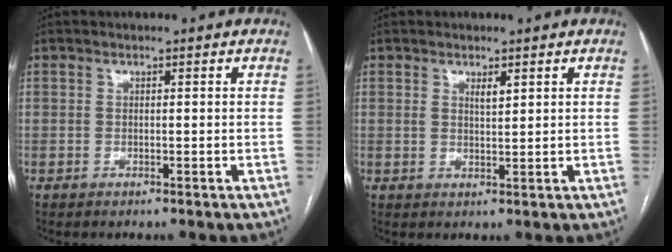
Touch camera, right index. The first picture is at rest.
{"total": 1.7, "force": [0.9, 0.5, 1.4], "torque": [-0.026, -0.001, 0.017]}